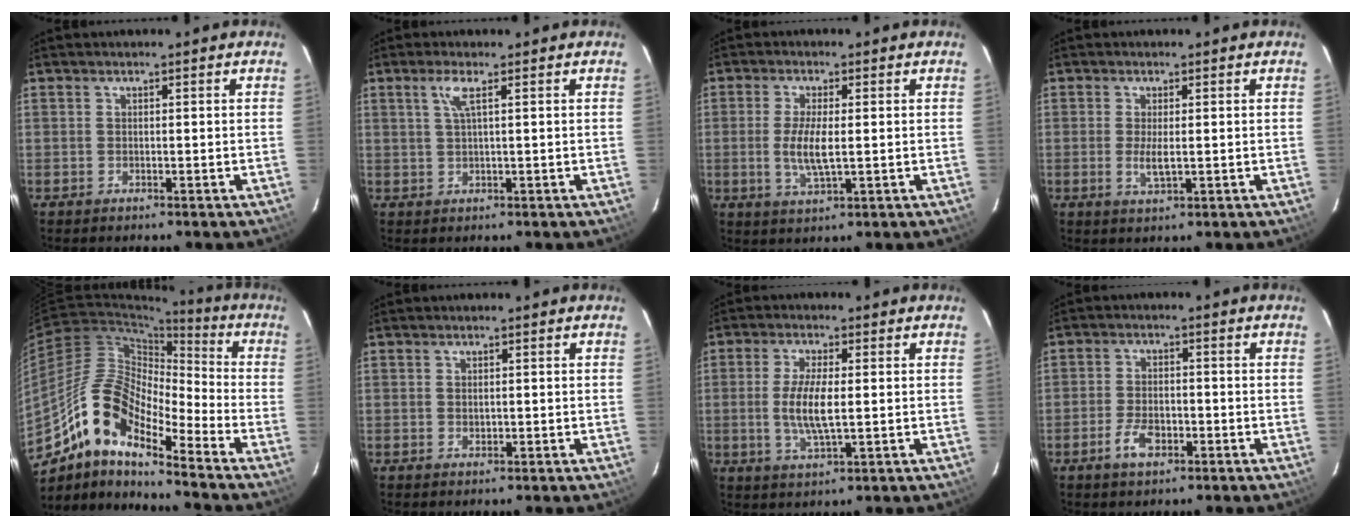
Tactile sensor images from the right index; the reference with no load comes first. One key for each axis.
{"total": 2.7, "fx": 1.1, "fy": -0.2, "fz": 2.4, "tx": -0.051, "ty": 0.000, "tz": 0.025}
{"total": 5.8, "fx": -0.3, "fy": 1.5, "fz": 5.6, "tx": -0.115, "ty": -0.008, "tz": -0.007}
{"total": 3.0, "fx": -0.2, "fy": 0.7, "fz": 2.9, "tx": -0.058, "ty": -0.008, "tz": -0.004}
{"total": 14.3, "fx": -10.2, "fy": 4.3, "fz": 9.0, "tx": -0.154, "ty": 0.005, "tz": -0.208}
{"total": 0.9, "fx": 0.1, "fy": 0.7, "fz": 0.5, "tx": -0.007, "ty": 0.000, "tz": 0.004}
{"total": 7.2, "fx": -0.2, "fy": 1.9, "fz": 7.0, "tx": -0.140, "ty": -0.007, "tz": -0.003}
{"total": 5.1, "fx": -2.5, "fy": 2.7, "fz": 3.5, "tx": -0.078, "ty": -0.002, "tz": -0.044}